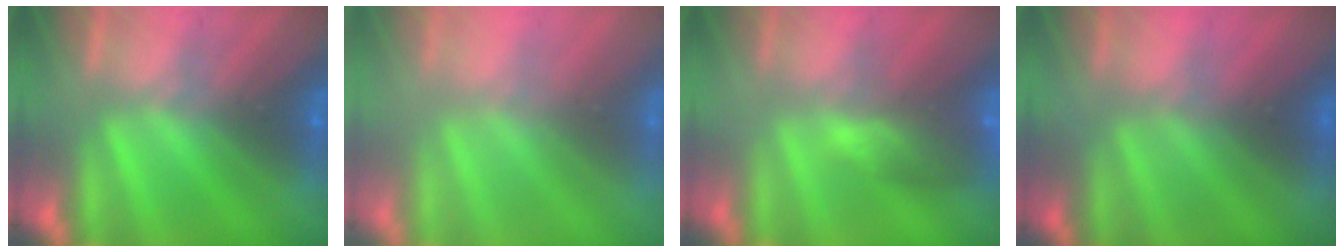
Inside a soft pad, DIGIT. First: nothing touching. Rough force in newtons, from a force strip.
{"total": 3.0}
{"total": 7.1}
{"total": 8.5}